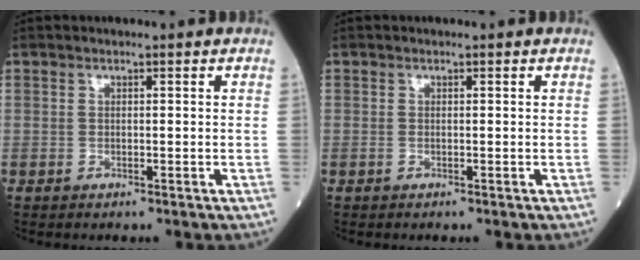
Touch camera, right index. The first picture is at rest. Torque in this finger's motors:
{"motor_torque": [-0.13, -0.14, -0.01, -0.01]}